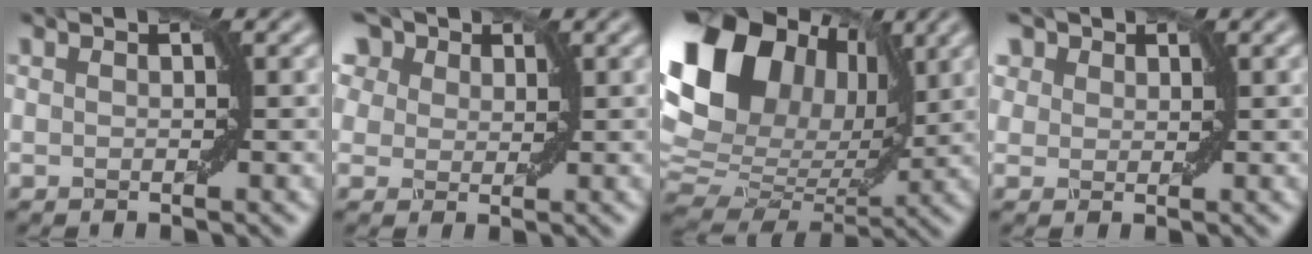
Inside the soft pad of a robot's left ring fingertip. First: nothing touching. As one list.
[{"total": 11.0, "force": [6.3, 7.0, 5.7], "torque": [-0.120, 0.045, 0.079]}, {"total": 15.2, "force": [5.4, 10.6, 9.5], "torque": [-0.202, 0.021, 0.101]}, {"total": 6.1, "force": [3.5, 4.1, 2.8], "torque": [-0.075, 0.020, 0.044]}]